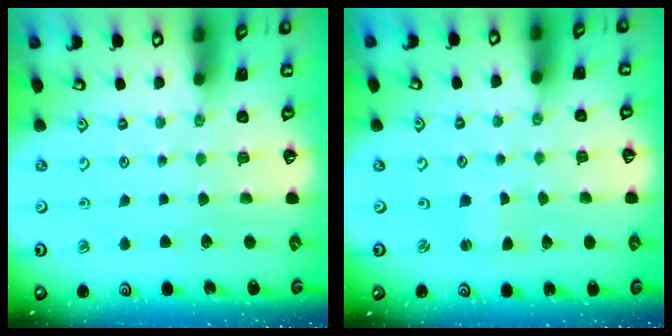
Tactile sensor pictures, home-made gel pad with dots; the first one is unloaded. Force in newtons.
{"total": 1.0, "press": 1.0, "slide": 0.2}